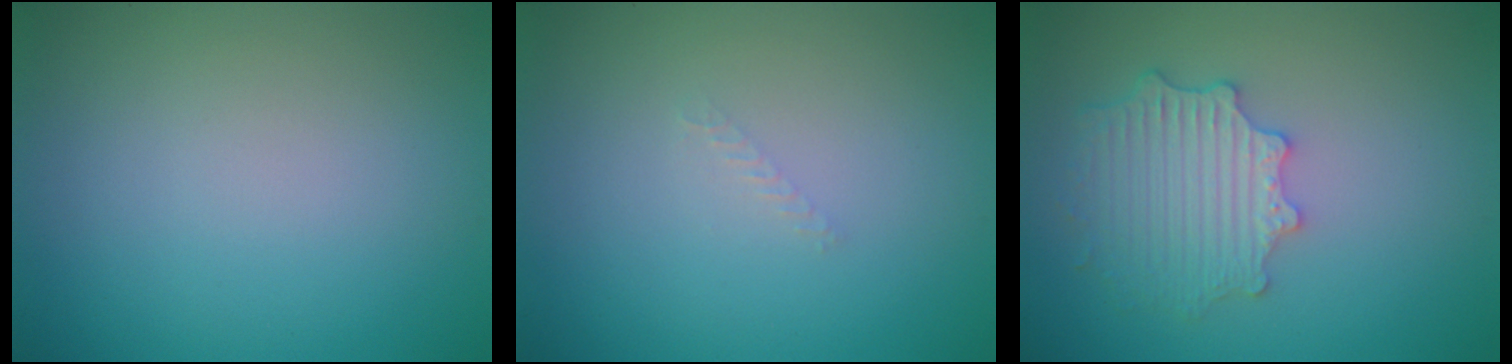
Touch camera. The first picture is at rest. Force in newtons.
{"total": 0.6, "press": 0.6, "slide": 0.1}
{"total": 4.2, "press": 3.5, "slide": 2.3}